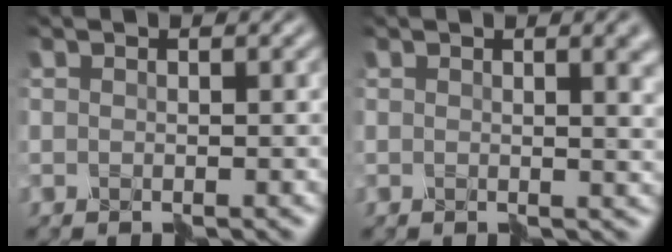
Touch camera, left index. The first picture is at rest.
{"total": 5.6, "force": [2.0, 2.7, 4.6], "torque": [-0.020, 0.007, 0.025]}